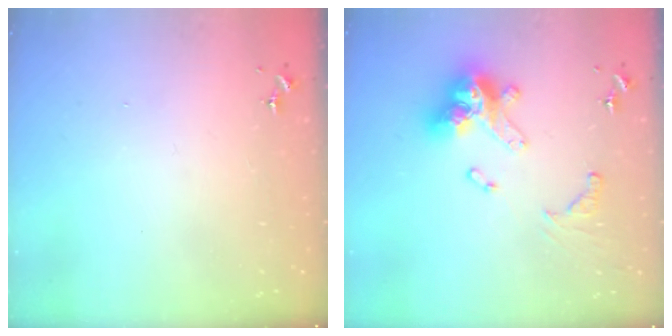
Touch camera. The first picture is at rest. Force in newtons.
{"total": 17.9, "press": 17.8, "slide": 1.9}